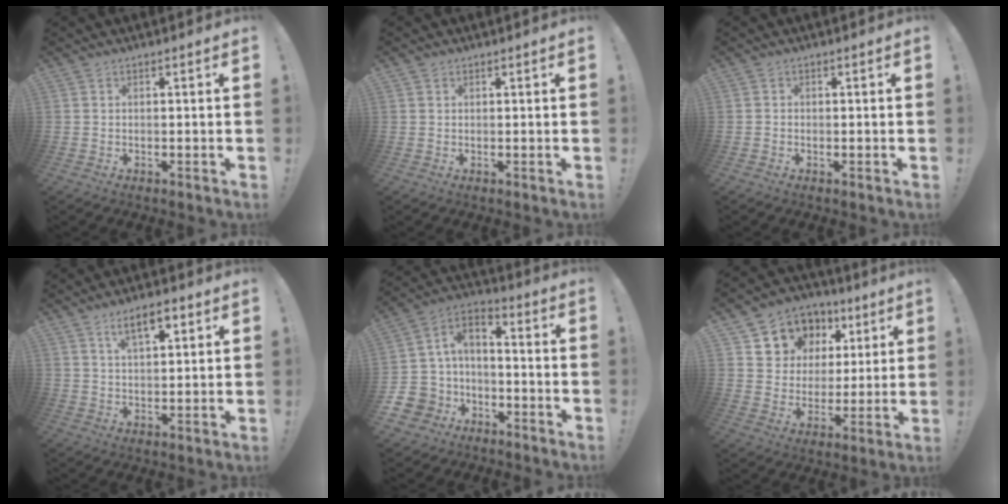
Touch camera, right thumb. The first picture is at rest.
{"total": 0.8, "force": [0.6, 0.5, 0.0], "torque": [0.006, -0.001, 0.010]}
{"total": 0.8, "force": [-0.4, 0.7, 0.1], "torque": [-0.009, 0.006, -0.005]}
{"total": 7.6, "force": [4.1, 2.8, 5.7], "torque": [-0.085, -0.012, 0.069]}
{"total": 7.8, "force": [-4.7, 5.9, 2.1], "torque": [-0.048, 0.027, -0.085]}
{"total": 10.9, "force": [5.4, 9.1, 2.5], "torque": [-0.040, -0.037, 0.115]}